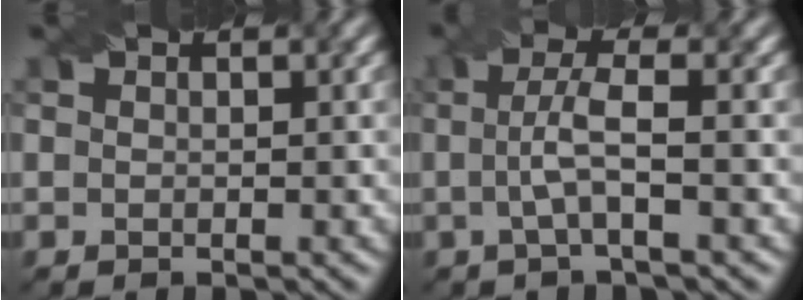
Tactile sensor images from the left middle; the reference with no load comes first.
{"total": 3.4, "force": [-0.3, 0.6, 3.3], "torque": [-0.065, 0.005, -0.006]}